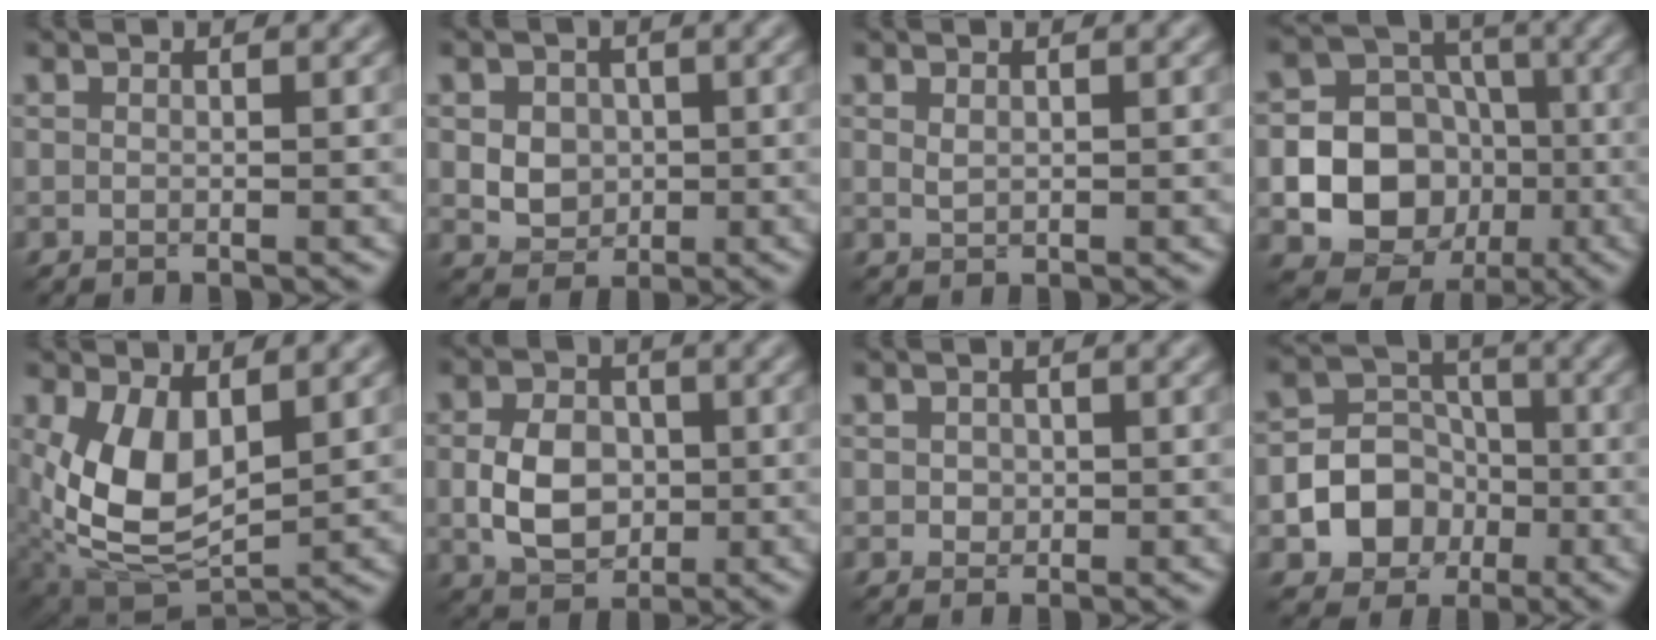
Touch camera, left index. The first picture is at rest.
{"total": 4.3, "force": [0.4, 3.6, 2.3], "torque": [-0.036, 0.011, -0.002]}
{"total": 0.7, "force": [0.3, 0.4, 0.5], "torque": [-0.016, -0.002, 0.008]}
{"total": 12.2, "force": [-2.8, 10.8, 4.8], "torque": [-0.084, -0.011, -0.070]}
{"total": 7.6, "force": [1.0, 4.3, 6.2], "torque": [-0.142, -0.012, 0.022]}
{"total": 5.2, "force": [-0.5, 3.8, 3.5], "torque": [-0.072, -0.002, -0.010]}
{"total": 1.0, "force": [0.0, 0.9, 0.4], "torque": [-0.008, -0.003, 0.001]}
{"total": 6.6, "force": [-2.2, 5.5, 2.9], "torque": [-0.025, -0.001, -0.065]}